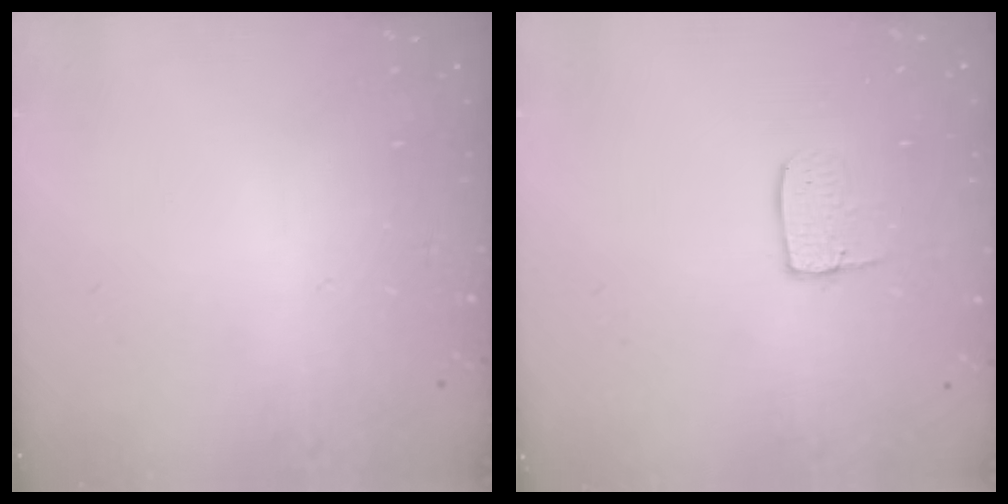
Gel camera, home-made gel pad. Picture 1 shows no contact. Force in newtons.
{"total": 6.7, "press": 6.7, "slide": 0.4}